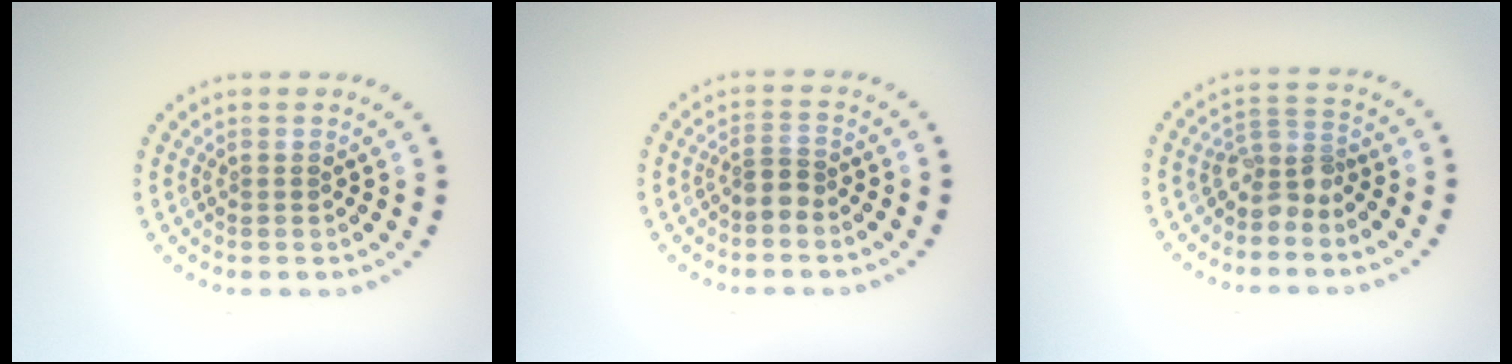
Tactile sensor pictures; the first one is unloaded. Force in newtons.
{"total": 1.5, "press": 1.1, "slide": 1.0}
{"total": 2.6, "press": 1.9, "slide": 1.8}